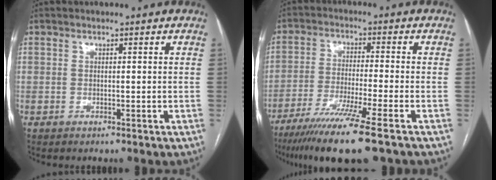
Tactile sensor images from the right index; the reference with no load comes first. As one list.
[{"total": 13.0, "force": [-9.1, -0.8, 9.3], "torque": [-0.170, -0.037, -0.152]}]